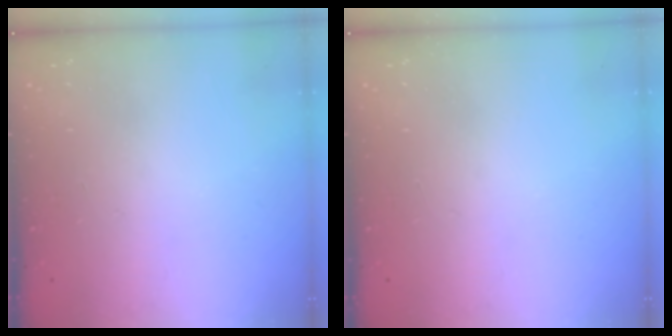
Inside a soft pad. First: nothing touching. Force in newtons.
{"total": 1.0, "press": 0.0, "slide": 1.0}